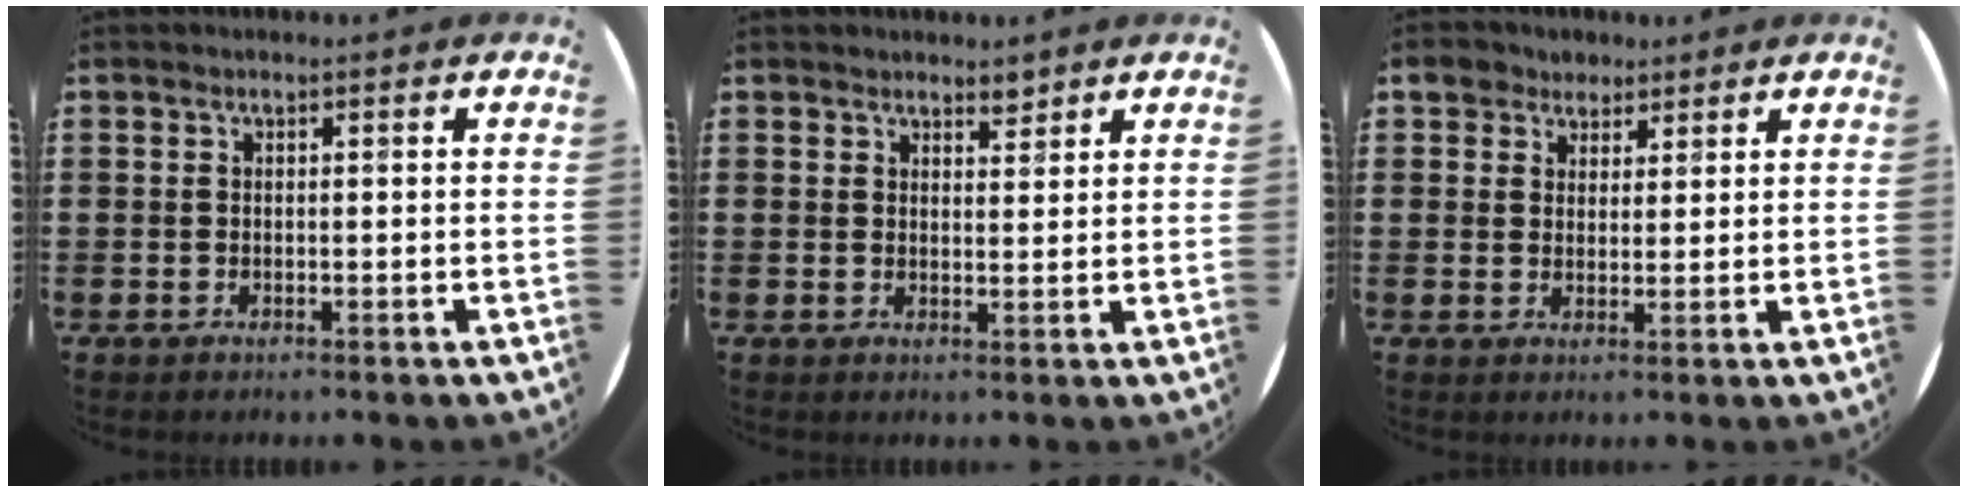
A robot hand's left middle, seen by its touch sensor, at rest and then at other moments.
{"total": 2.1, "force": [2.0, 0.5, 0.2], "torque": [0.005, -0.004, 0.035]}
{"total": 4.0, "force": [3.1, 2.6, 0.3], "torque": [-0.013, 0.006, 0.056]}